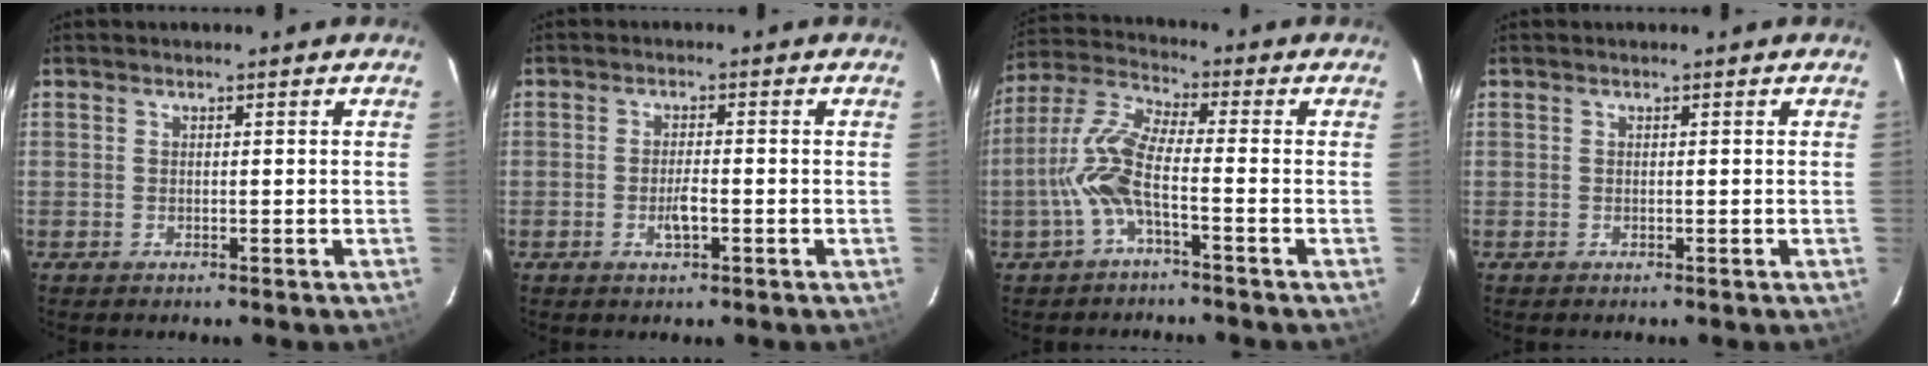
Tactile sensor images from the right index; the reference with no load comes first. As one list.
[{"total": 2.9, "force": [-1.1, 0.9, 2.5], "torque": [-0.047, -0.002, -0.018]}, {"total": 9.1, "force": [-2.8, 1.7, 8.4], "torque": [-0.199, 0.009, -0.058]}, {"total": 0.0}]